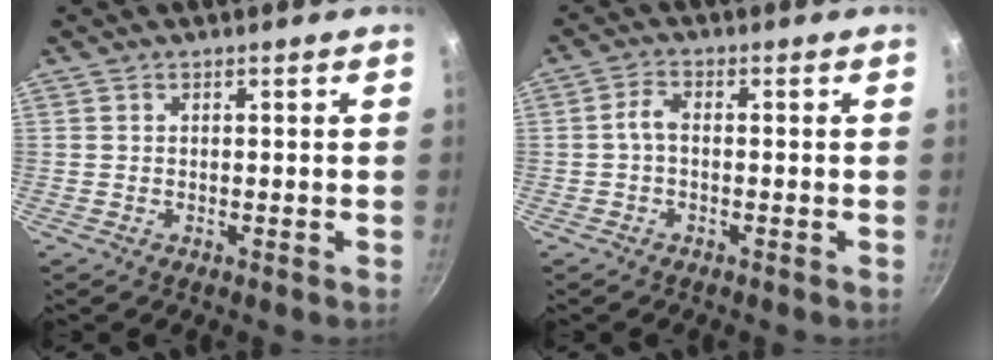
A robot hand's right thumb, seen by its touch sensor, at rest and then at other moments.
{"total": 2.7, "force": [-0.6, 1.4, 2.2], "torque": [-0.048, 0.015, -0.018]}